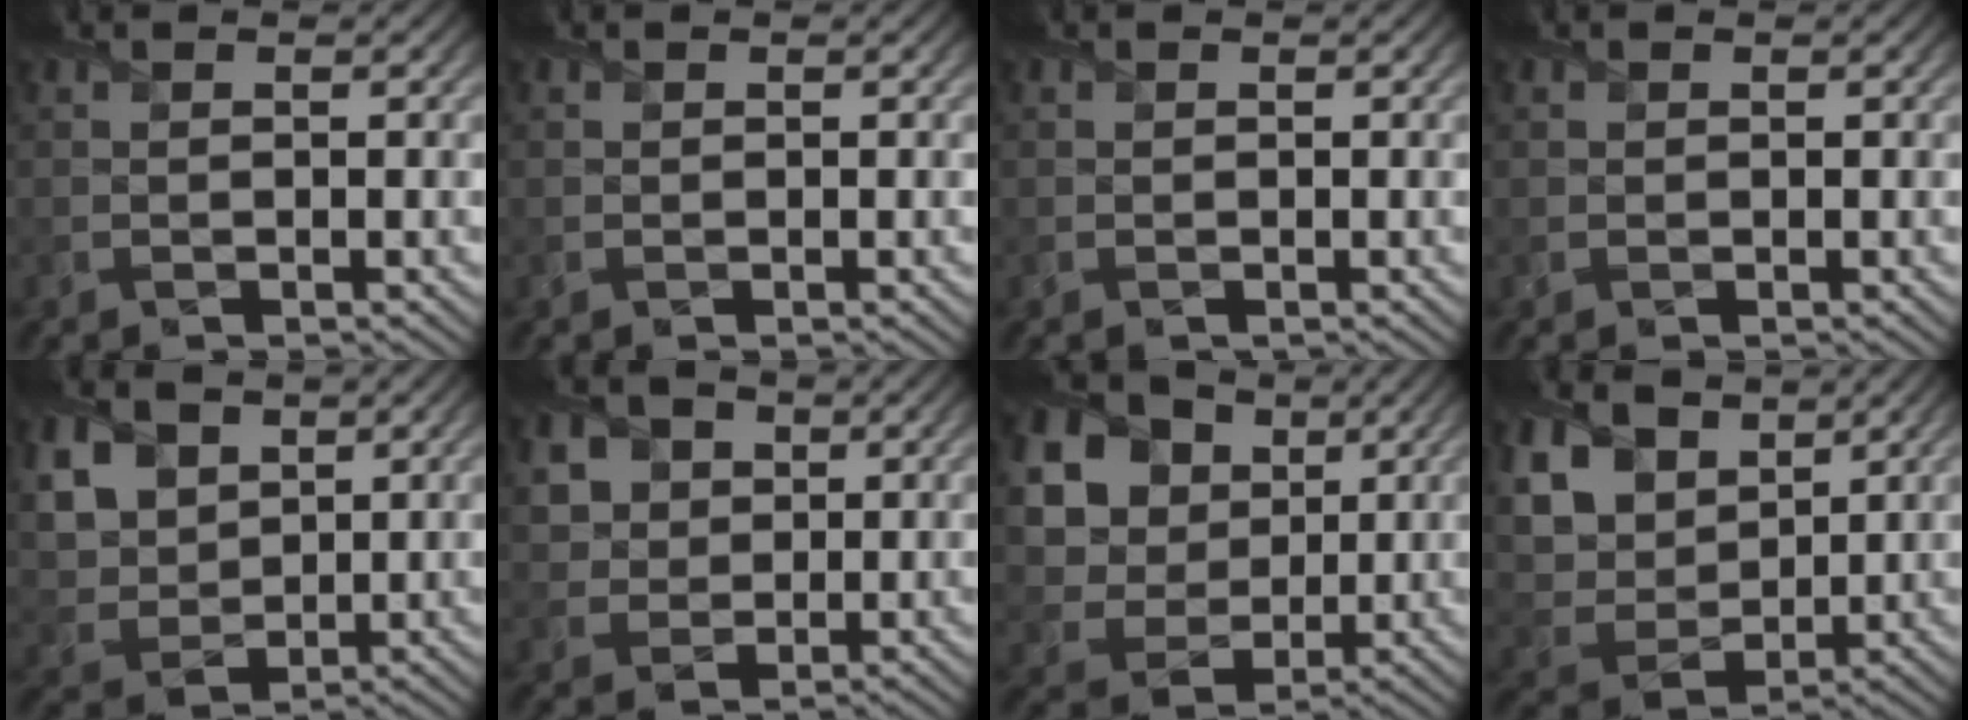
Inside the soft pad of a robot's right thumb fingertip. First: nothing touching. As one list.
[{"total": 0.0}, {"total": 0.0}, {"total": 0.0}, {"total": 9.6, "force": [4.0, 7.0, 5.2], "torque": [-0.178, 0.004, 0.088]}, {"total": 7.4, "force": [2.8, 6.1, 3.1], "torque": [-0.116, 0.008, 0.053]}, {"total": 14.5, "force": [6.1, 11.2, 7.0], "torque": [-0.211, 0.021, 0.144]}, {"total": 11.4, "force": [5.3, 7.9, 6.4], "torque": [-0.194, 0.007, 0.106]}]